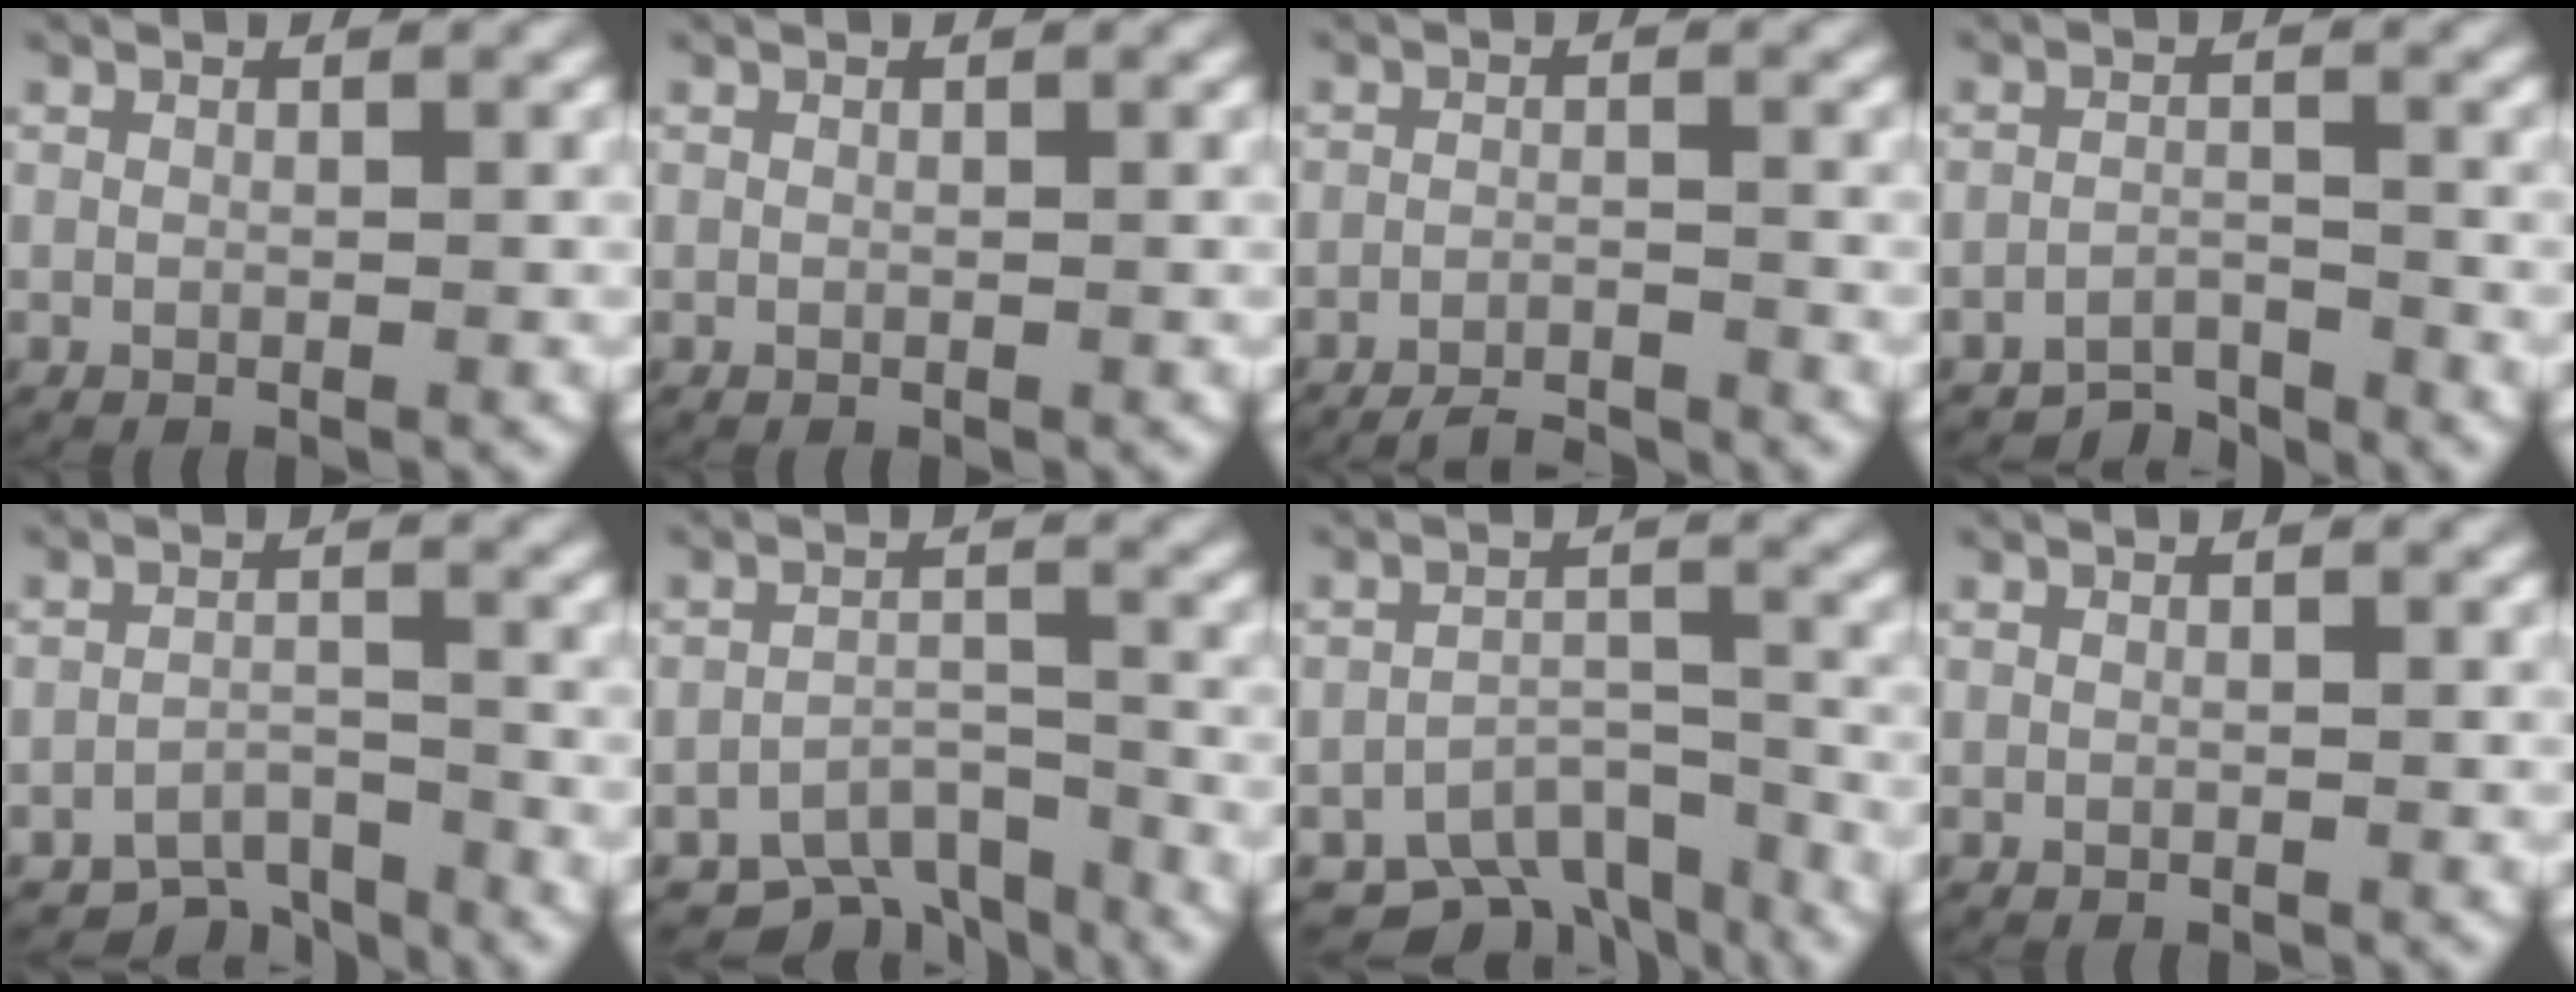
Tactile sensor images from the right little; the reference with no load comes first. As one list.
[{"total": 0.0}, {"total": 6.4, "force": [-6.1, 1.4, 0.9], "torque": [0.001, -0.016, -0.101]}, {"total": 4.1, "force": [-3.9, 1.2, 0.6], "torque": [-0.006, -0.008, -0.071]}, {"total": 4.6, "force": [-3.9, 1.8, 1.5], "torque": [-0.018, -0.009, -0.070]}, {"total": 6.2, "force": [-4.7, 3.3, 2.2], "torque": [-0.034, -0.011, -0.084]}, {"total": 7.8, "force": [-6.2, 4.0, 2.6], "torque": [-0.039, -0.012, -0.102]}, {"total": 0.0}]